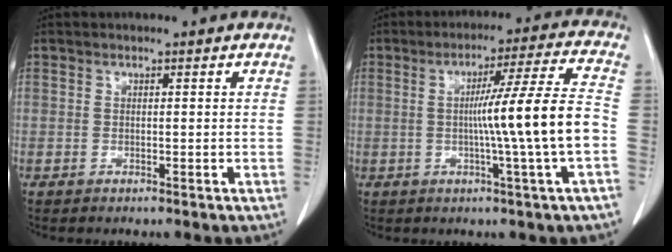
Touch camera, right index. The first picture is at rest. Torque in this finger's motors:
{"motor_torque": [1.45, -0.53, 0.60, 0.19]}